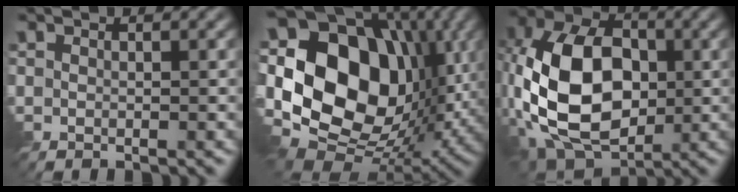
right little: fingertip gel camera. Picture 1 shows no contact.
{"total": 17.4, "force": [2.6, 12.5, 11.9], "torque": [-0.228, 0.017, 0.036]}
{"total": 14.1, "force": [-2.0, 9.3, 10.4], "torque": [-0.222, 0.004, -0.057]}